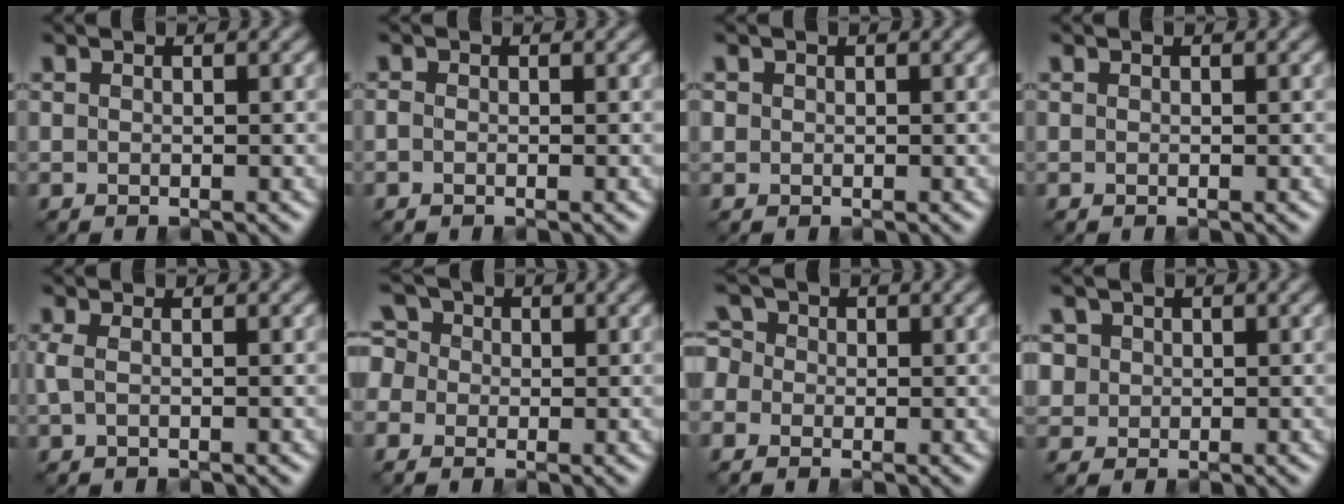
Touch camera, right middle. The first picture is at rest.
{"total": 0.6, "force": [-0.4, 0.3, 0.3], "torque": [-0.006, -0.004, -0.009]}
{"total": 0.6, "force": [0.1, 0.6, 0.0], "torque": [0.001, -0.003, 0.002]}
{"total": 0.0}
{"total": 1.2, "force": [-0.1, 0.4, 1.1], "torque": [-0.029, 0.001, -0.006]}
{"total": 4.8, "force": [0.6, 4.2, 2.2], "torque": [-0.052, 0.030, -0.023]}
{"total": 3.4, "force": [0.1, 3.1, 1.5], "torque": [-0.038, 0.023, -0.023]}
{"total": 2.1, "force": [0.7, 1.9, 0.5], "torque": [-0.024, 0.000, 0.029]}